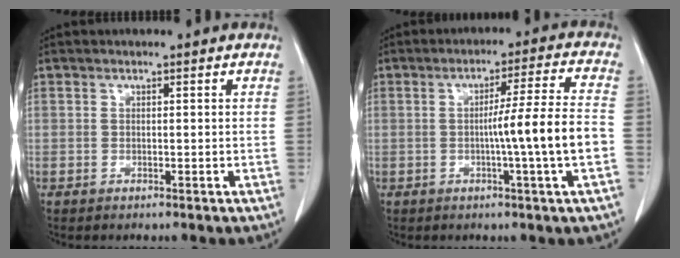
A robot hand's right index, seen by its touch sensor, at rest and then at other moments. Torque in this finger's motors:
{"motor_torque": [1.05, -0.42, 0.44, 0.08]}